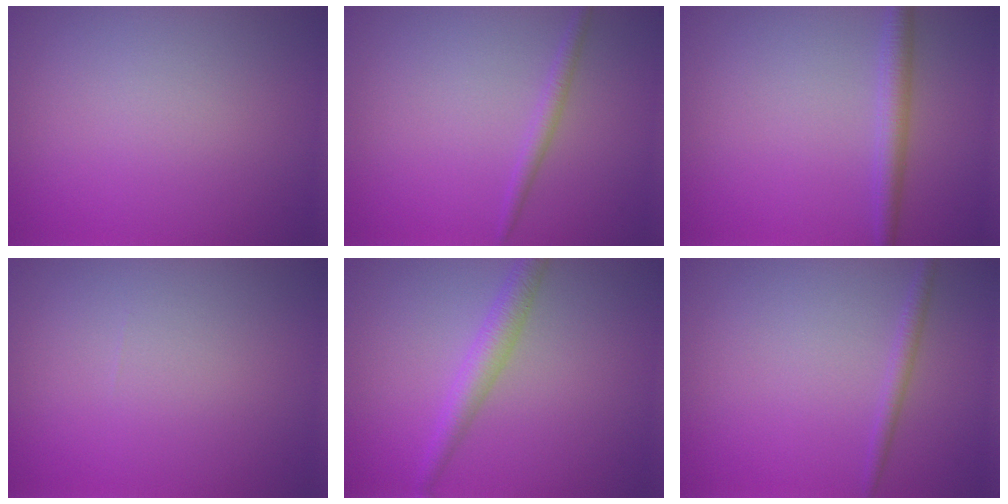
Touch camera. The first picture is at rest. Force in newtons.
{"total": 1.3, "press": 1.3, "slide": 0.1}
{"total": 2.4, "press": 2.4, "slide": 0.0}
{"total": 0.0}
{"total": 2.6, "press": 2.6, "slide": 0.2}
{"total": 1.3, "press": 1.3, "slide": 0.1}